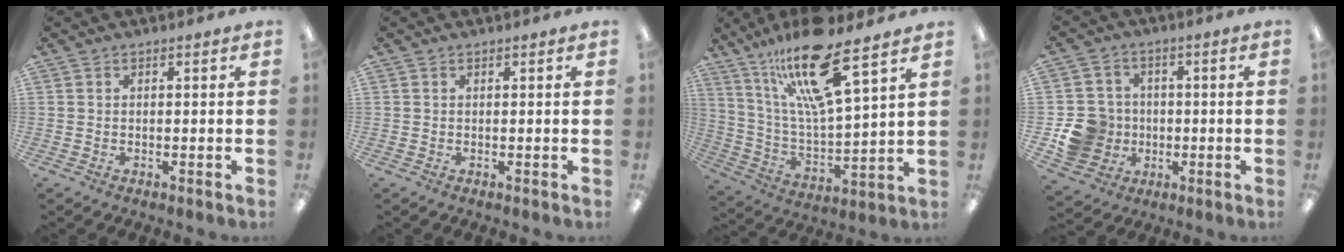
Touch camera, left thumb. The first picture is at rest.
{"total": 0.0}
{"total": 19.7, "force": [13.5, 4.4, 13.7], "torque": [-0.262, -0.068, 0.221]}
{"total": 10.1, "force": [-1.9, 9.5, 2.8], "torque": [-0.055, 0.021, -0.024]}